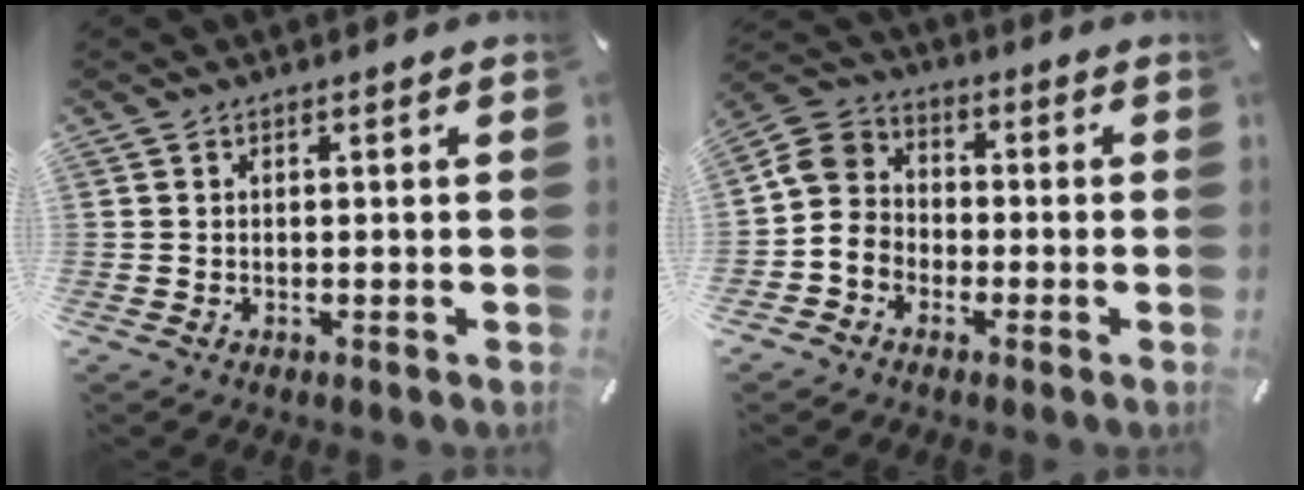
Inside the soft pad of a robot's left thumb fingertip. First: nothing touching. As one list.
[{"total": 8.6, "force": [-2.9, 7.8, 2.2], "torque": [-0.058, 0.032, -0.057]}]